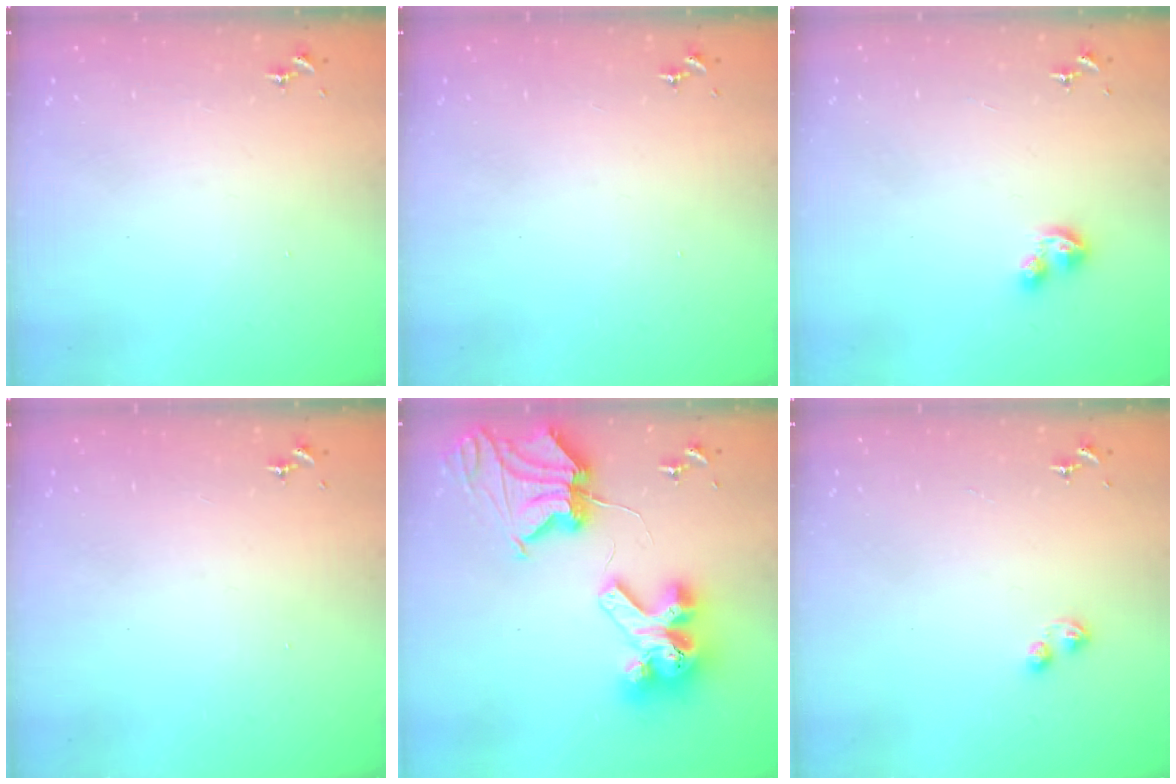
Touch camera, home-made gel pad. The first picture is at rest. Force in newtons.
{"total": 0.0}
{"total": 6.0, "press": 6.0, "slide": 0.4}
{"total": 0.0}
{"total": 15.6, "press": 15.5, "slide": 2.1}
{"total": 2.9, "press": 2.9, "slide": 0.4}